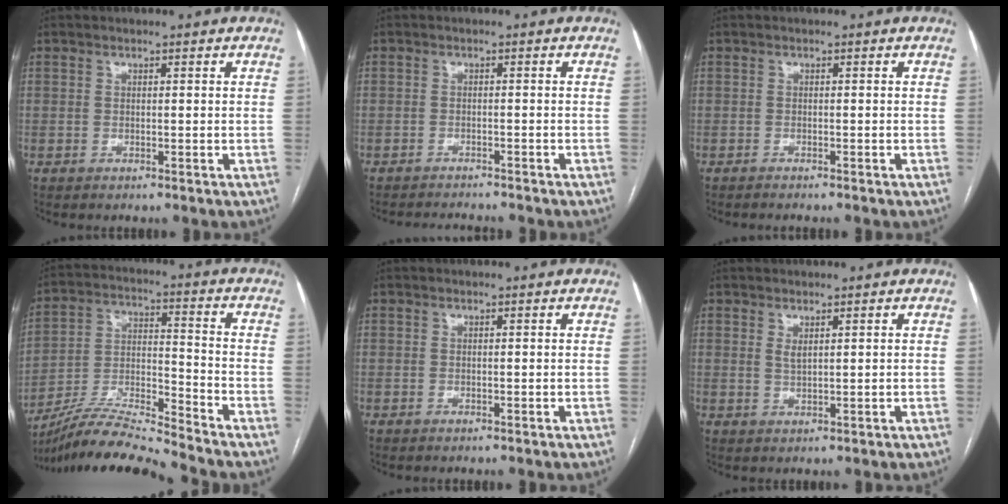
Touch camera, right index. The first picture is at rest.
{"total": 4.3, "force": [-4.2, 0.7, 0.5], "torque": [0.004, -0.006, -0.061]}
{"total": 2.4, "force": [-2.1, 0.1, 1.0], "torque": [-0.014, -0.002, -0.023]}
{"total": 12.5, "force": [-11.8, -1.3, 3.9], "torque": [-0.074, 0.009, -0.219]}
{"total": 0.0}
{"total": 1.3, "force": [0.8, 0.3, 1.0], "torque": [-0.022, -0.004, 0.020]}